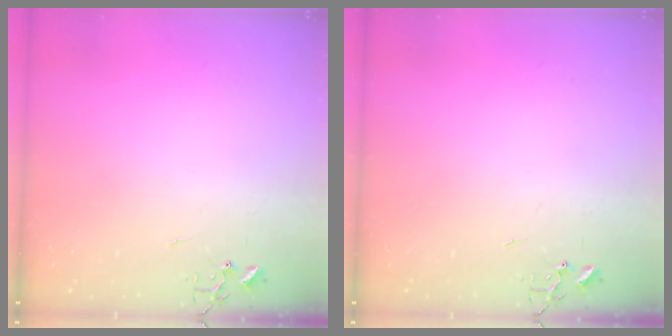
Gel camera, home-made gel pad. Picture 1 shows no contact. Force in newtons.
{"total": 0.0}